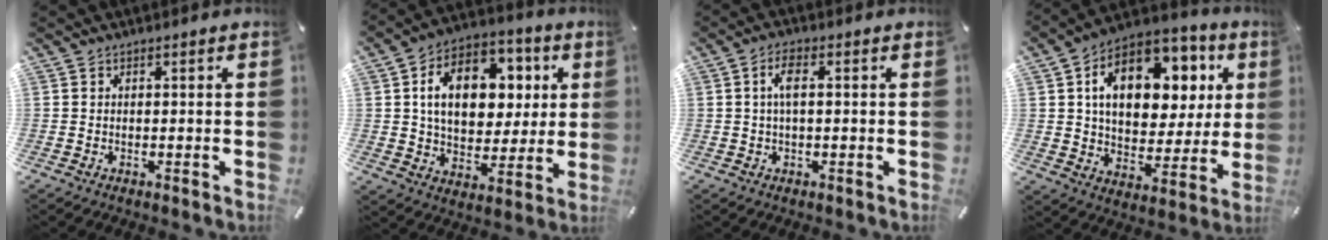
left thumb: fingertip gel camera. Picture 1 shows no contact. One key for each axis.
{"total": 16.1, "fx": 3.8, "fy": 11.6, "fz": 10.5, "tx": -0.165, "ty": 0.003, "tz": 0.071}
{"total": 4.4, "fx": 0.5, "fy": 1.6, "fz": 4.1, "tx": -0.080, "ty": 0.009, "tz": 0.007}
{"total": 17.5, "fx": 6.6, "fy": 11.8, "fz": 11.1, "tx": -0.167, "ty": -0.023, "tz": 0.118}